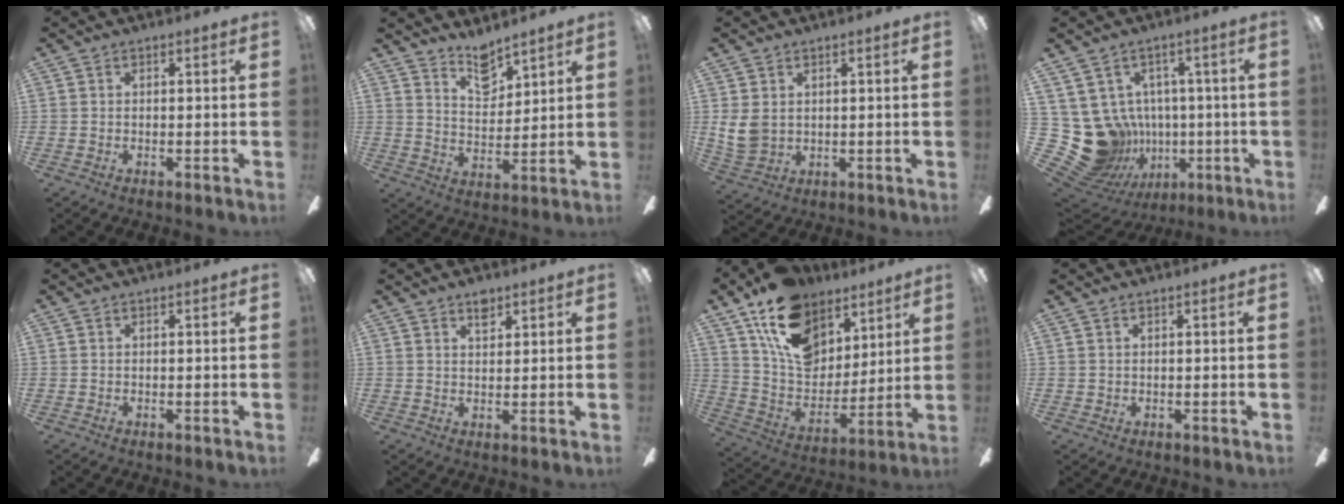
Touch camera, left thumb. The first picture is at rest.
{"total": 8.1, "force": [6.9, 3.2, 2.8], "torque": [-0.036, -0.043, 0.121]}
{"total": 5.7, "force": [2.2, 4.3, 3.0], "torque": [-0.083, -0.004, 0.044]}
{"total": 15.7, "force": [-0.9, 14.4, 6.1], "torque": [-0.168, -0.018, 0.019]}
{"total": 0.0}
{"total": 3.6, "force": [2.7, 1.7, 1.8], "torque": [-0.016, -0.010, 0.044]}
{"total": 19.5, "force": [12.0, 12.3, 9.4], "torque": [-0.169, -0.056, 0.223]}
{"total": 0.8, "force": [0.5, 0.6, 0.3], "torque": [-0.007, 0.004, 0.009]}